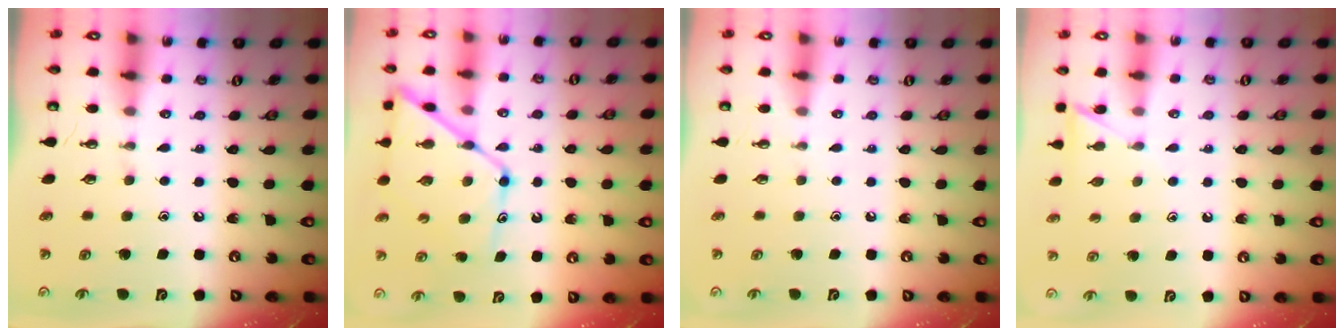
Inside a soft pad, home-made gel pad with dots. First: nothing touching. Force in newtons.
{"total": 12.8, "press": 12.7, "slide": 1.1}
{"total": 0.0}
{"total": 6.8, "press": 6.8, "slide": 0.5}